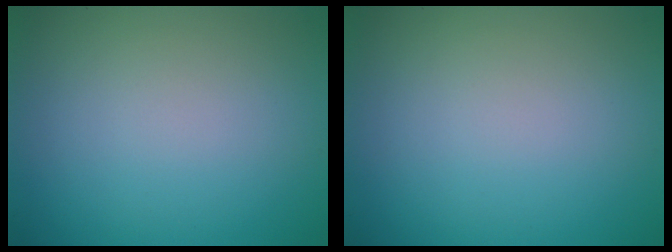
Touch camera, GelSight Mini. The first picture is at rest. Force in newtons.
{"total": 0.0}